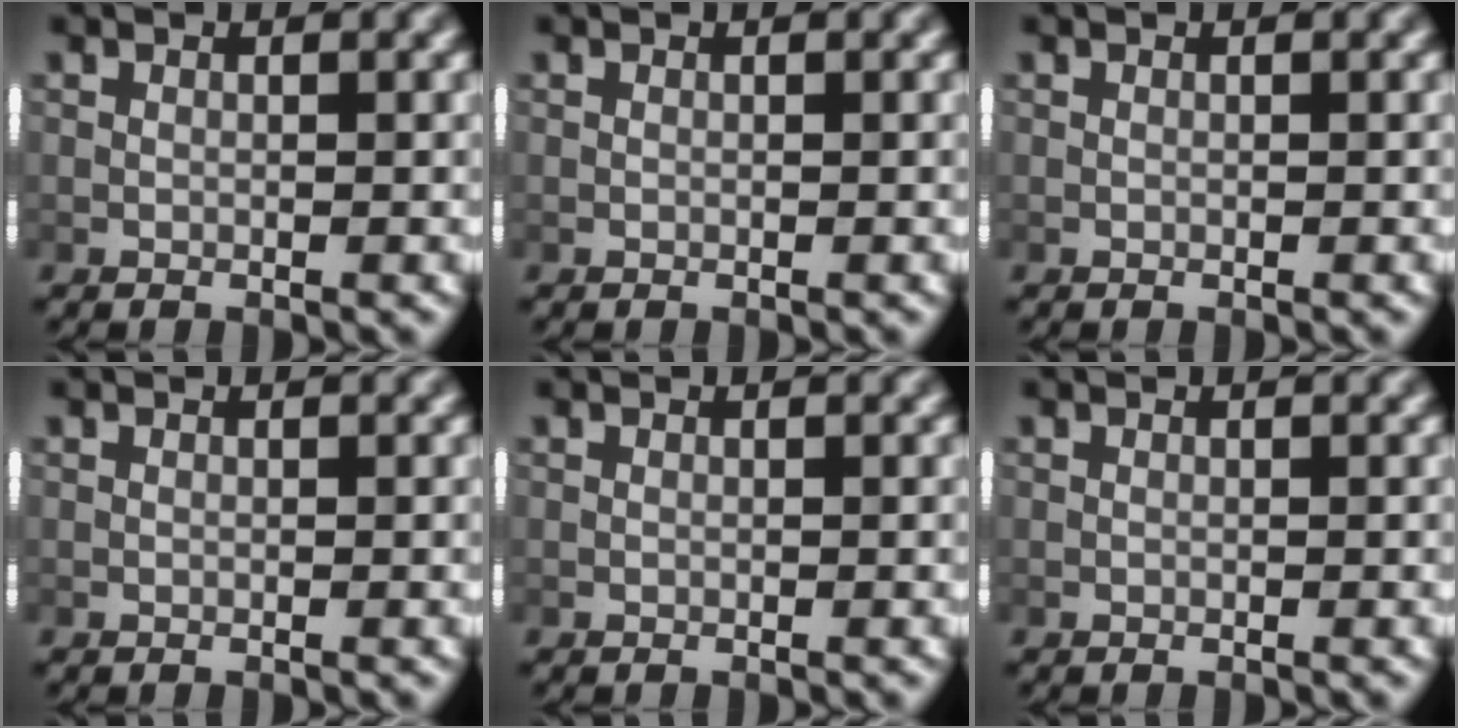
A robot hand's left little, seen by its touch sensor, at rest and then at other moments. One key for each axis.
{"total": 0.0}
{"total": 0.0}
{"total": 0.0}
{"total": 0.0}
{"total": 0.0}